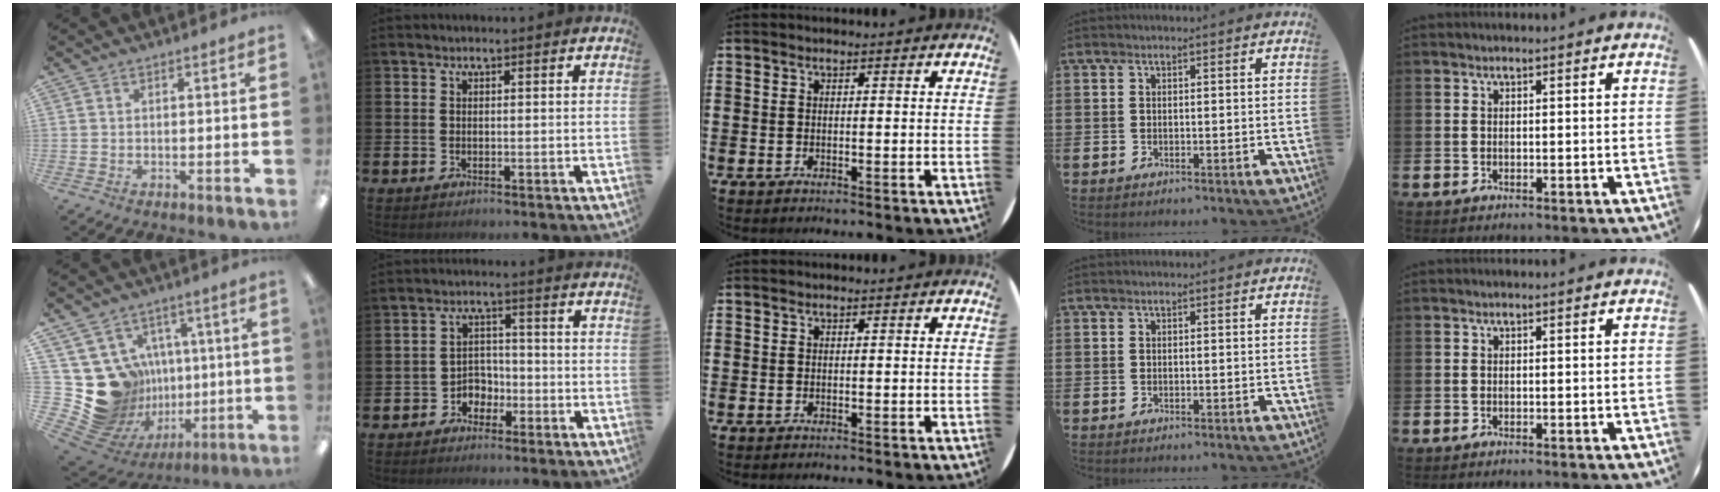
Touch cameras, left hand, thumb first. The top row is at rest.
{"thumb": {"total": 18.3, "force": [-0.2, 17.5, 5.4], "torque": [-0.122, -0.031, 0.049]}, "index": {"total": 3.1, "force": [-2.0, 2.4, 0.5], "torque": [-0.020, 0.001, -0.048]}}